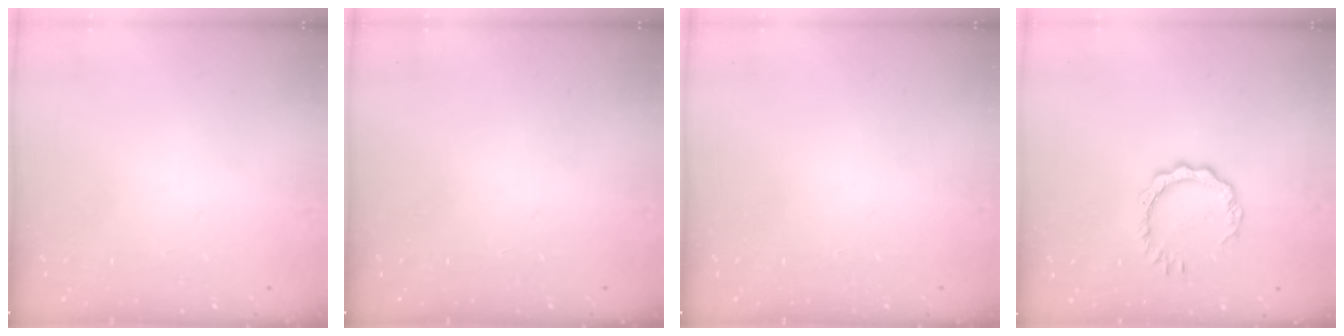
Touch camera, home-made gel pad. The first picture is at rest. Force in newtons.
{"total": 0.0}
{"total": 0.0}
{"total": 6.2, "press": 6.2, "slide": 0.6}